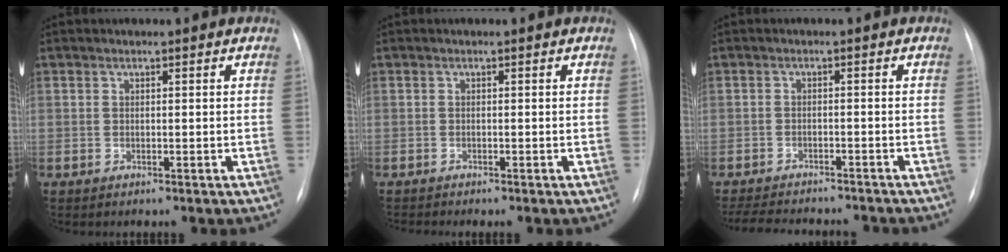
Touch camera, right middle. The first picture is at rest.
{"total": 0.8, "force": [-0.7, -0.4, 0.0], "torque": [0.001, -0.001, -0.012]}
{"total": 13.6, "force": [-12.4, 2.9, 4.9], "torque": [-0.099, -0.007, -0.163]}